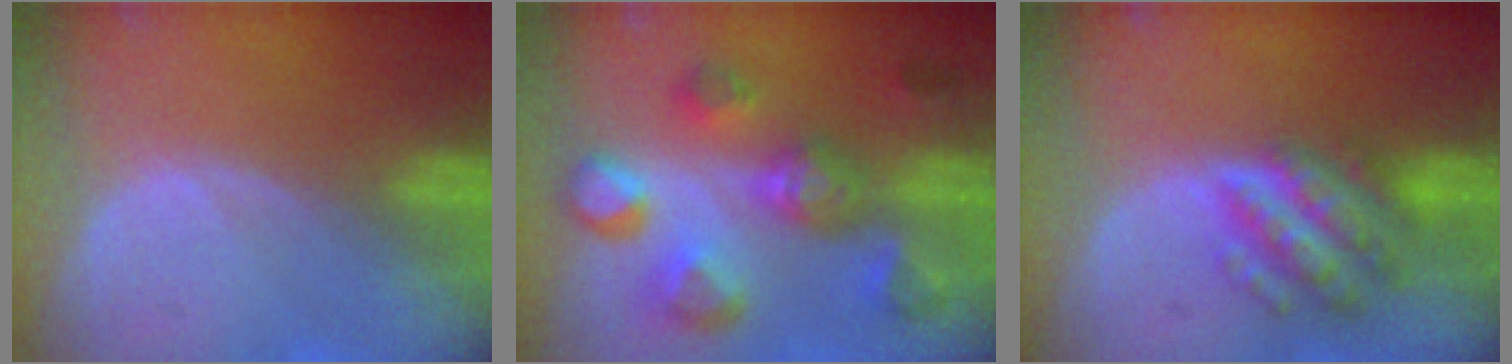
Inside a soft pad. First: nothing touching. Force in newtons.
{"total": 10.4, "press": 10.1, "slide": 2.8}
{"total": 7.7, "press": 7.7, "slide": 0.5}